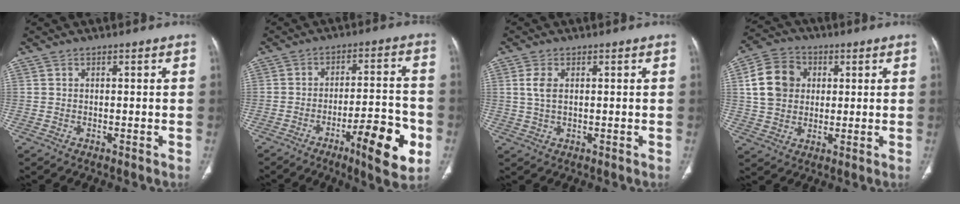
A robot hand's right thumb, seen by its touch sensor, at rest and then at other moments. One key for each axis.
{"total": 13.6, "fx": -5.8, "fy": 2.9, "fz": 12.0, "tx": -0.163, "ty": 0.025, "tz": -0.082}
{"total": 3.5, "fx": 0.7, "fy": 1.9, "fz": 2.8, "tx": -0.069, "ty": 0.001, "tz": 0.016}
{"total": 11.1, "fx": 2.3, "fy": 9.1, "fz": 6.0, "tx": -0.091, "ty": 0.009, "tz": 0.036}